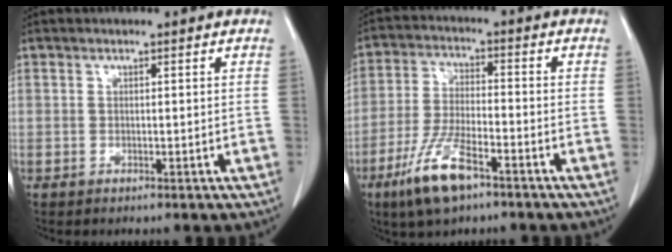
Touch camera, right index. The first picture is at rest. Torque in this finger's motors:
{"motor_torque": [1.26, -0.87, 0.54, 0.18]}